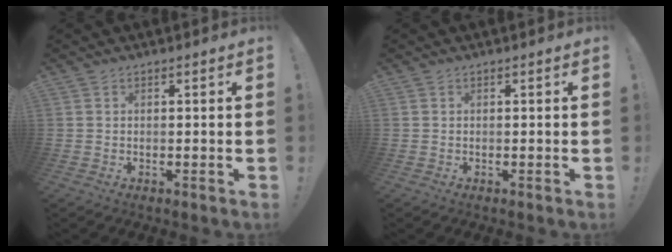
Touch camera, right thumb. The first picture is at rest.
{"total": 0.0}